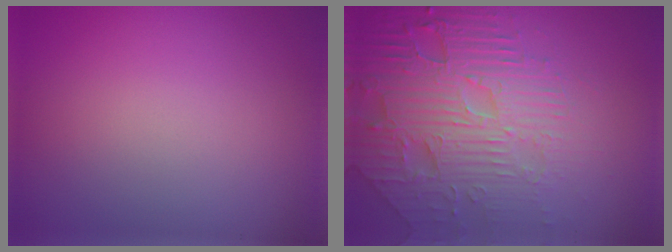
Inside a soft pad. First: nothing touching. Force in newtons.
{"total": 8.3, "press": 6.1, "slide": 5.7}